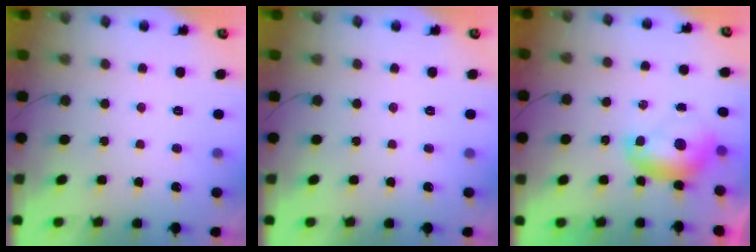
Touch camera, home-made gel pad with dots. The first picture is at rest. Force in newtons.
{"total": 0.0}
{"total": 8.4, "press": 8.3, "slide": 0.6}